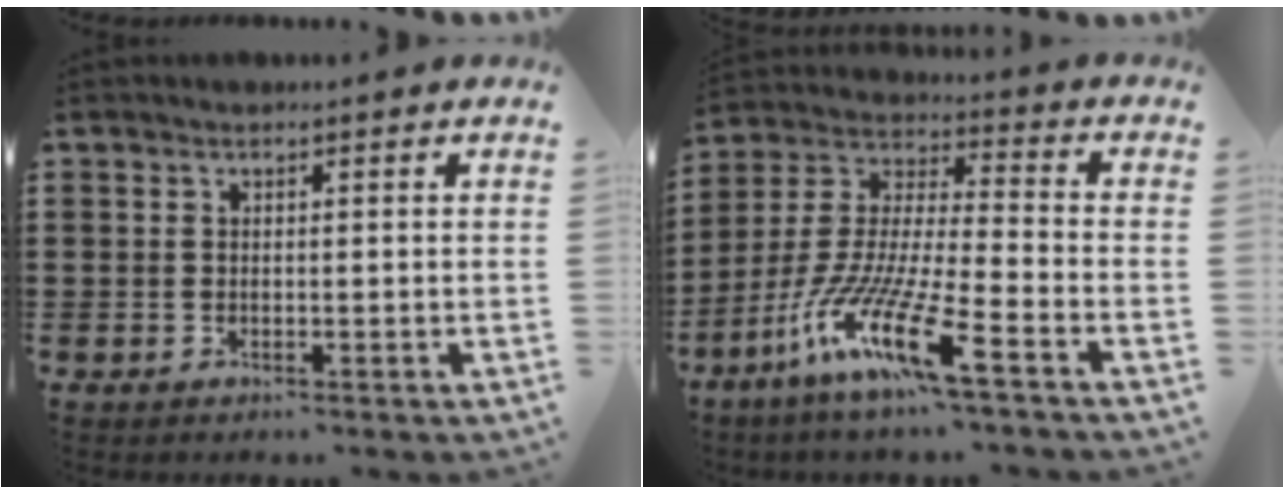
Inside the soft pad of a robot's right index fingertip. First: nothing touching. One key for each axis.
{"total": 13.1, "fx": -8.9, "fy": 0.7, "fz": 9.6, "tx": -0.218, "ty": -0.012, "tz": -0.178}